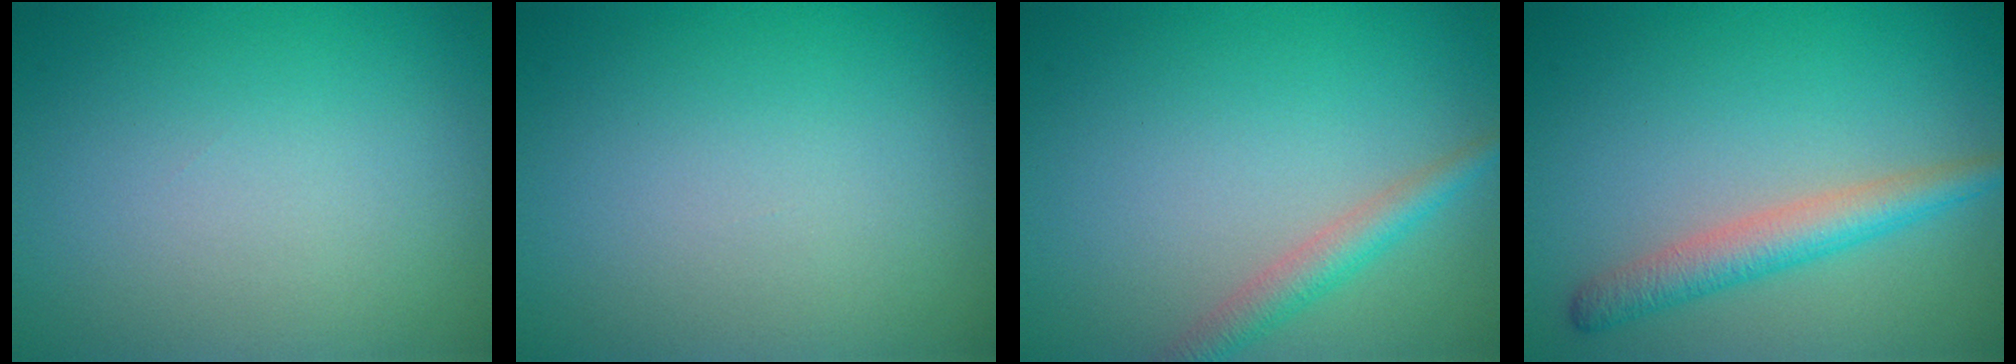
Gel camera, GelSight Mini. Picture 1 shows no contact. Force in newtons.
{"total": 0.0}
{"total": 2.5, "press": 2.5, "slide": 0.0}
{"total": 3.5, "press": 3.4, "slide": 0.3}